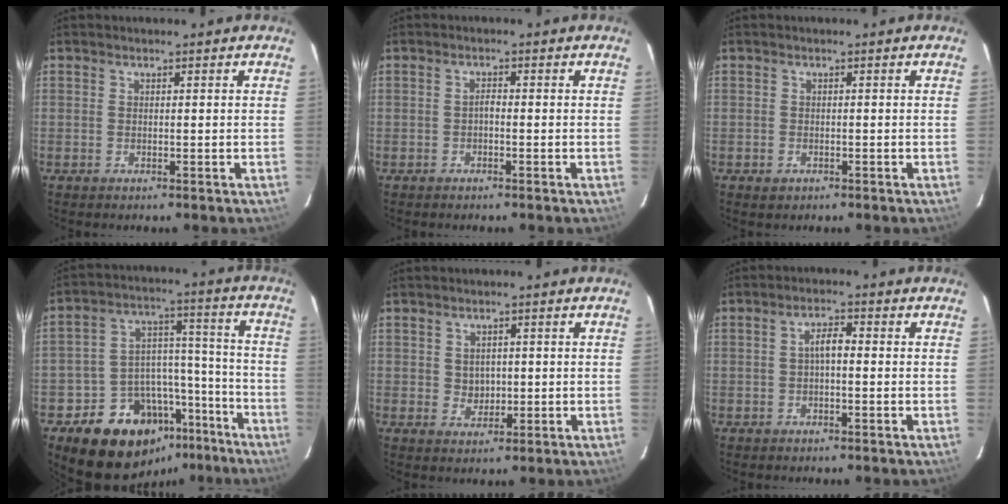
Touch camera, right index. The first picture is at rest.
{"total": 1.0, "force": [-0.6, 0.4, 0.7], "torque": [-0.013, 0.006, -0.013]}
{"total": 1.4, "force": [-0.8, 1.1, 0.4], "torque": [-0.008, -0.002, -0.011]}
{"total": 18.1, "force": [-12.7, 11.4, 6.0], "torque": [-0.118, 0.070, -0.168]}
{"total": 3.1, "force": [0.2, 2.8, 1.3], "torque": [-0.019, 0.004, 0.008]}
{"total": 2.7, "force": [-0.3, 1.0, 2.5], "torque": [-0.048, 0.011, -0.005]}